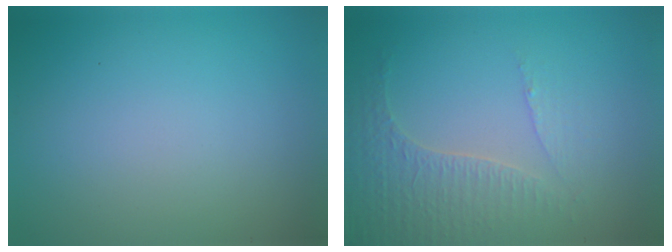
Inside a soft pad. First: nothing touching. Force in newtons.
{"total": 4.2, "press": 3.0, "slide": 2.9}